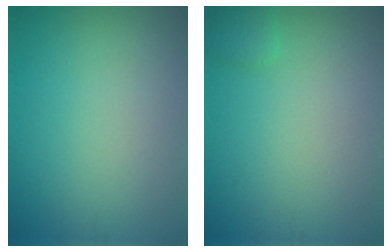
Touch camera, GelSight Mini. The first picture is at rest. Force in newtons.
{"total": 1.3, "press": 1.3, "slide": 0.1}